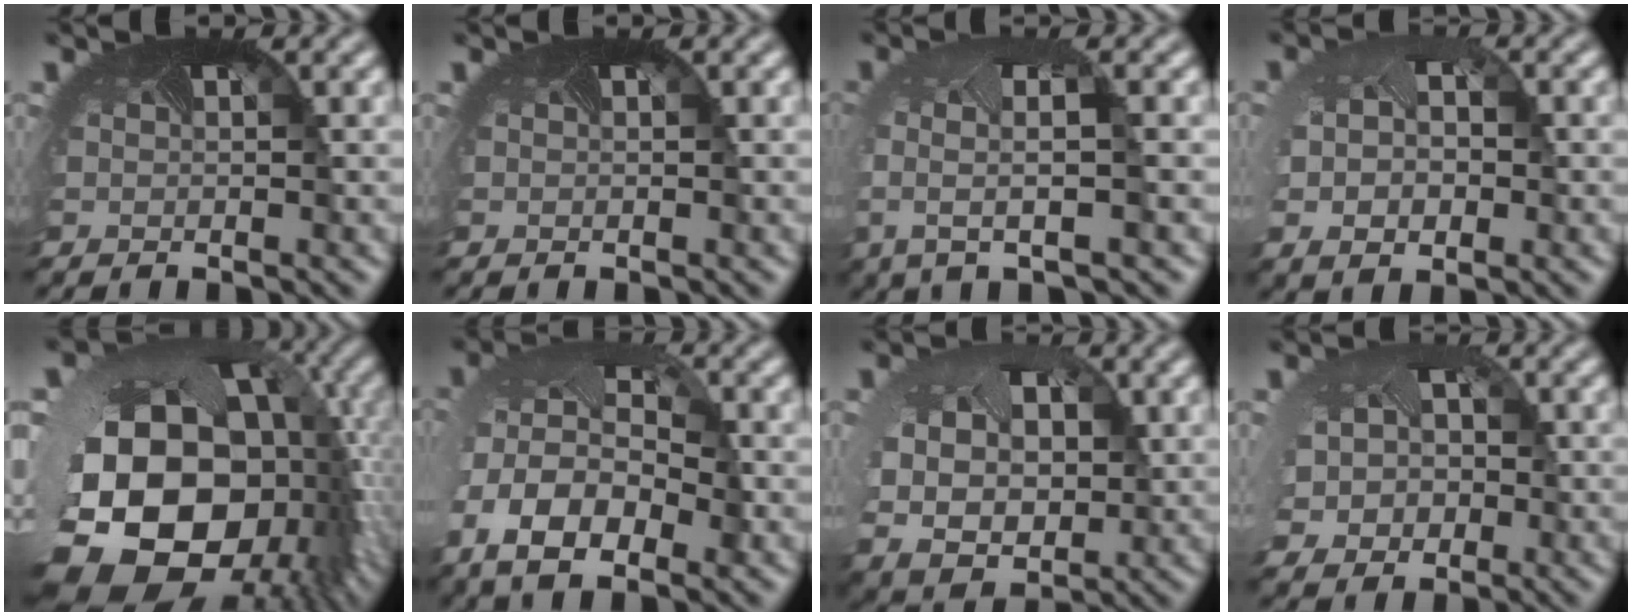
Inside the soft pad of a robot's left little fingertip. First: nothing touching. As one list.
[{"total": 0.0}, {"total": 2.8, "force": [-0.2, 0.3, 2.8], "torque": [-0.060, -0.006, -0.011]}, {"total": 5.2, "force": [0.2, 3.5, 3.9], "torque": [-0.080, -0.006, 0.007]}, {"total": 22.3, "force": [-5.2, 16.8, 13.6], "torque": [-0.254, -0.085, -0.094]}, {"total": 9.1, "force": [-3.7, 5.4, 6.3], "torque": [-0.155, -0.030, -0.062]}, {"total": 7.5, "force": [0.4, 5.9, 4.5], "torque": [-0.106, -0.021, 0.020]}, {"total": 6.2, "force": [-0.7, 5.2, 3.3], "torque": [-0.067, -0.022, -0.011]}]